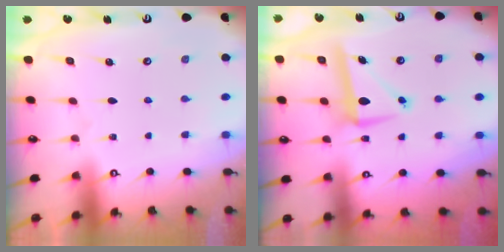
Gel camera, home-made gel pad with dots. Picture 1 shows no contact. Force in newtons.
{"total": 9.7, "press": 9.5, "slide": 1.7}